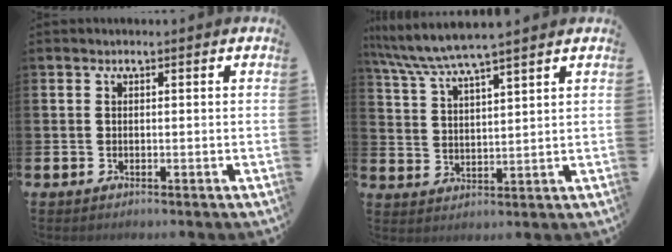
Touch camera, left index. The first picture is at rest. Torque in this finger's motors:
{"motor_torque": [1.19, -0.95, 0.79, 0.21]}